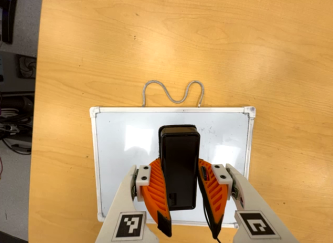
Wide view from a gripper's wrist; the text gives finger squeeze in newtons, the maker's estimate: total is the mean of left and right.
{"total": 7.2, "left": 6.3, "right": 8.2}